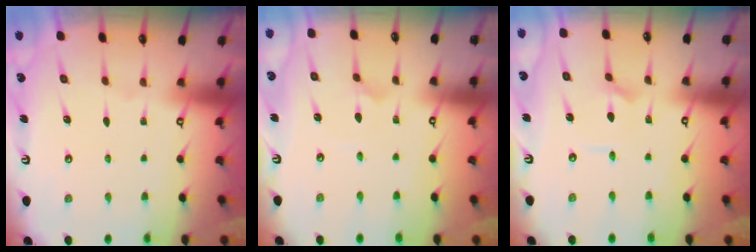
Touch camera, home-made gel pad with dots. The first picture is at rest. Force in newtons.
{"total": 2.3, "press": 2.3, "slide": 0.0}
{"total": 2.7, "press": 2.7, "slide": 0.4}